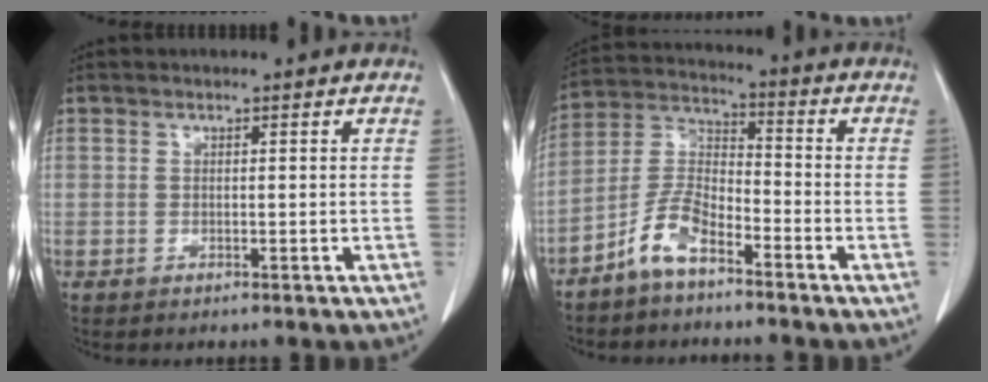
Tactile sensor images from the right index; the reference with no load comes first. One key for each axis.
{"total": 7.5, "fx": -5.1, "fy": 2.5, "fz": 4.8, "tx": -0.110, "ty": 0.006, "tz": -0.109}